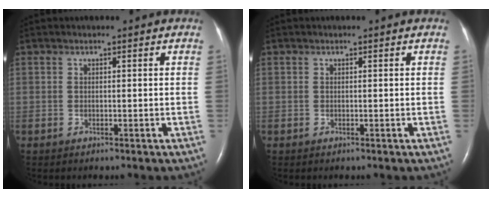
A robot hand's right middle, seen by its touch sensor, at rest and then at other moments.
{"total": 0.0}